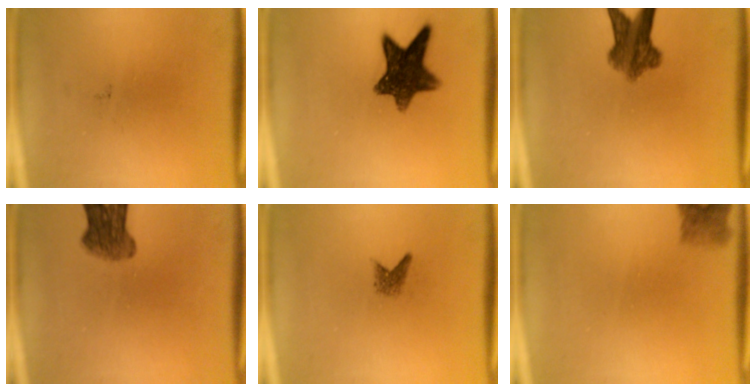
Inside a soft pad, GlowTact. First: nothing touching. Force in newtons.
{"total": 10.8}
{"total": 7.0}
{"total": 5.7}
{"total": 1.5}
{"total": 2.7}